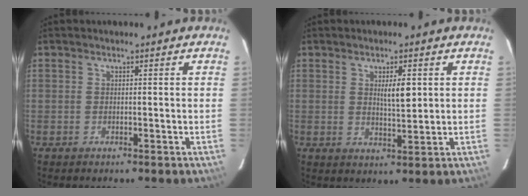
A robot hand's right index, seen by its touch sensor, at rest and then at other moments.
{"total": 4.0, "force": [1.2, 0.9, 3.8], "torque": [-0.062, -0.004, 0.020]}